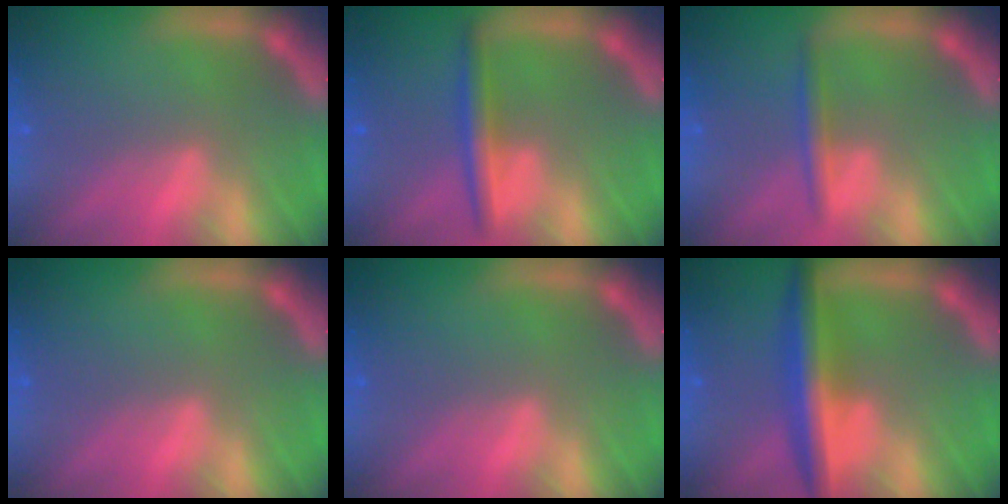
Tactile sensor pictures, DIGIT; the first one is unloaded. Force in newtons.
{"total": 3.0}
{"total": 1.9}
{"total": 0.0}
{"total": 0.0}
{"total": 5.5}